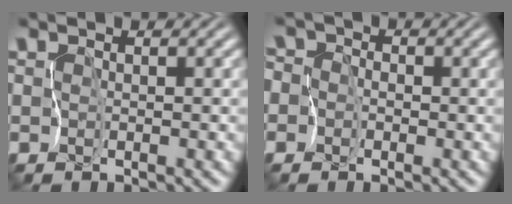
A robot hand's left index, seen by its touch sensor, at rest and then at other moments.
{"total": 4.9, "force": [-1.6, 4.5, 1.2], "torque": [-0.041, 0.008, -0.071]}